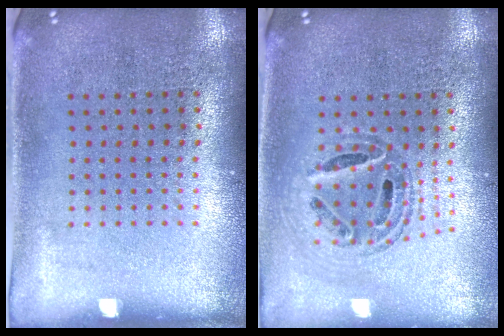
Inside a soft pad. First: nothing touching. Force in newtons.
{"total": 0.9, "press": 0.9, "slide": 0.1}